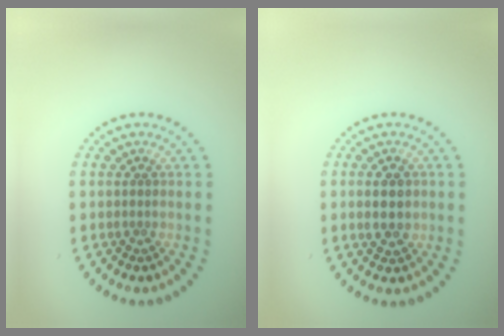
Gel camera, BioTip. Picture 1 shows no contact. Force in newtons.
{"total": 2.7, "press": 2.6, "slide": 0.3}